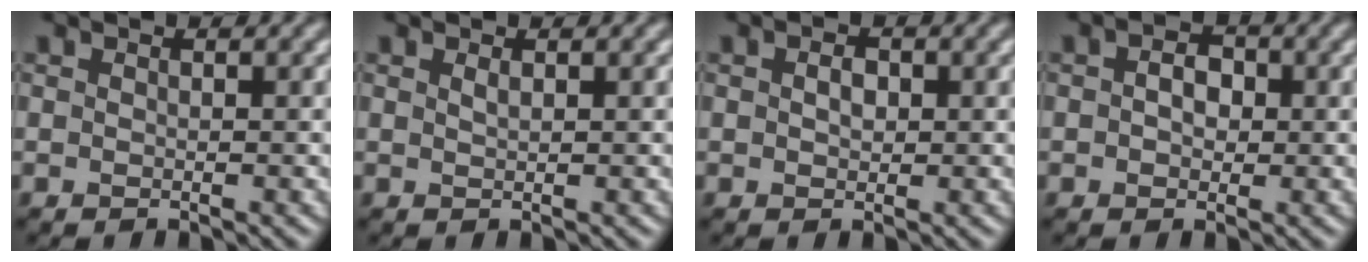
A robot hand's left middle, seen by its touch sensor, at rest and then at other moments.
{"total": 0.6, "force": [0.4, 0.1, 0.4], "torque": [-0.007, 0.000, 0.009]}
{"total": 1.5, "force": [0.2, 1.0, 1.1], "torque": [-0.021, 0.002, 0.002]}
{"total": 2.9, "force": [0.5, 2.1, 2.0], "torque": [-0.026, 0.006, -0.007]}